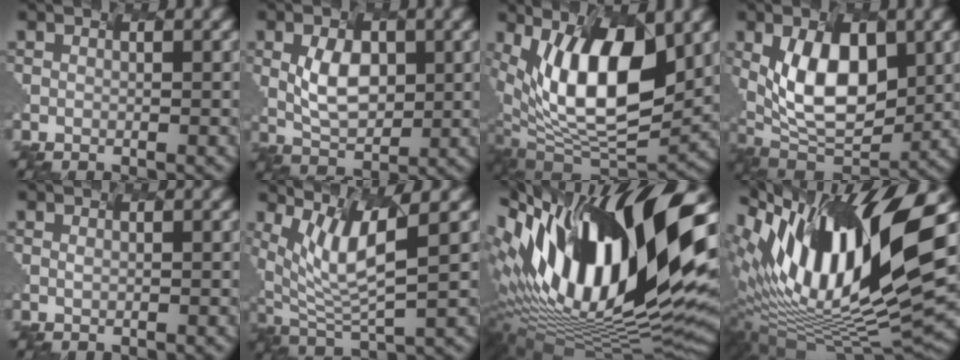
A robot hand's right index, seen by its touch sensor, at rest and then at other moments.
{"total": 4.1, "force": [-0.2, 2.7, 3.1], "torque": [-0.066, -0.004, 0.005]}
{"total": 11.6, "force": [2.7, 5.0, 10.1], "torque": [-0.164, -0.006, 0.045]}
{"total": 8.3, "force": [0.5, 4.7, 6.8], "torque": [-0.129, -0.003, 0.010]}
{"total": 0.0}
{"total": 6.0, "force": [2.7, 1.2, 5.2], "torque": [-0.113, -0.005, 0.066]}
{"total": 17.6, "force": [2.3, 6.3, 16.3], "torque": [-0.289, -0.006, 0.033]}
{"total": 14.7, "force": [4.0, 4.3, 13.5], "torque": [-0.248, -0.003, 0.072]}